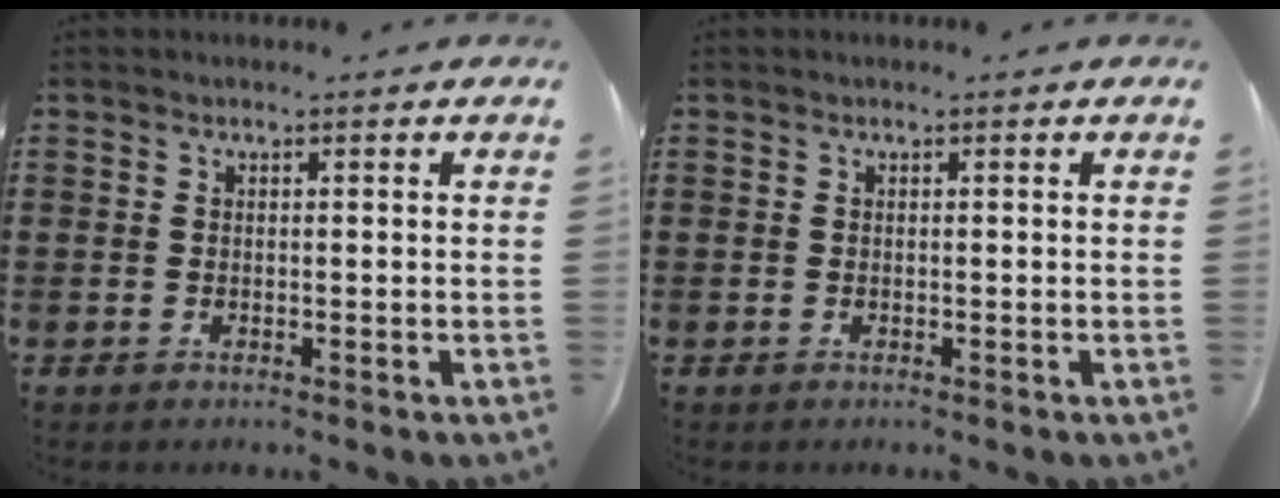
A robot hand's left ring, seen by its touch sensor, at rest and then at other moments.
{"total": 0.0}